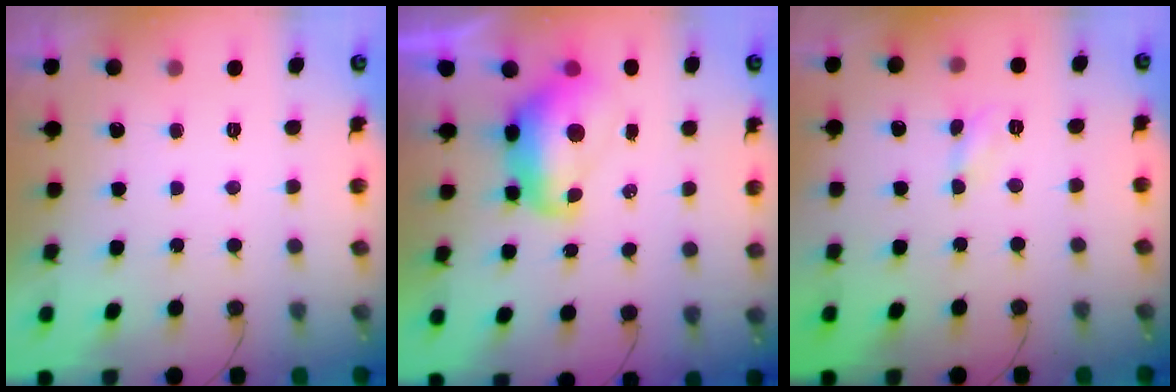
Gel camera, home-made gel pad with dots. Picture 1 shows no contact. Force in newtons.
{"total": 9.6, "press": 9.5, "slide": 0.9}
{"total": 2.9, "press": 2.9, "slide": 0.4}